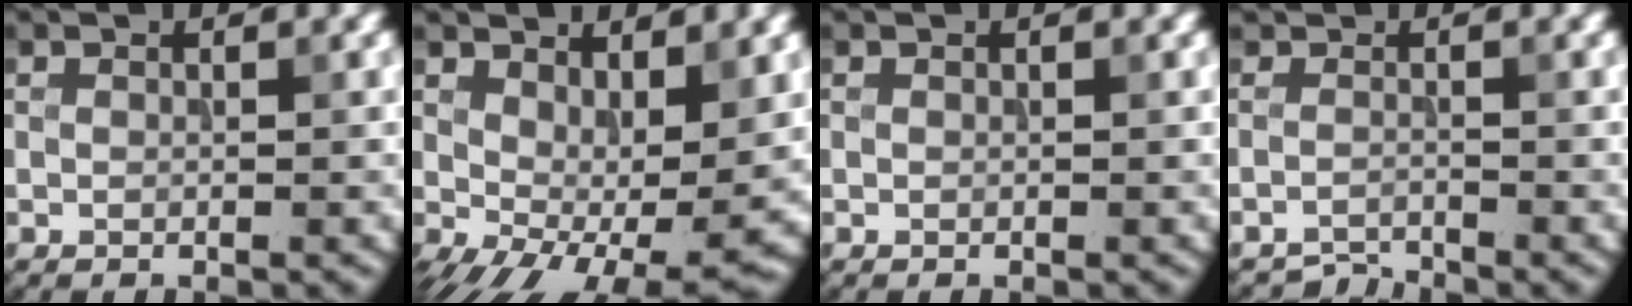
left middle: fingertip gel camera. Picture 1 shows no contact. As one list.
[{"total": 10.2, "force": [0.3, 4.8, 9.0], "torque": [-0.146, -0.016, 0.025]}, {"total": 0.0}, {"total": 1.5, "force": [-1.5, 0.1, -0.4], "torque": [0.007, 0.004, -0.030]}]